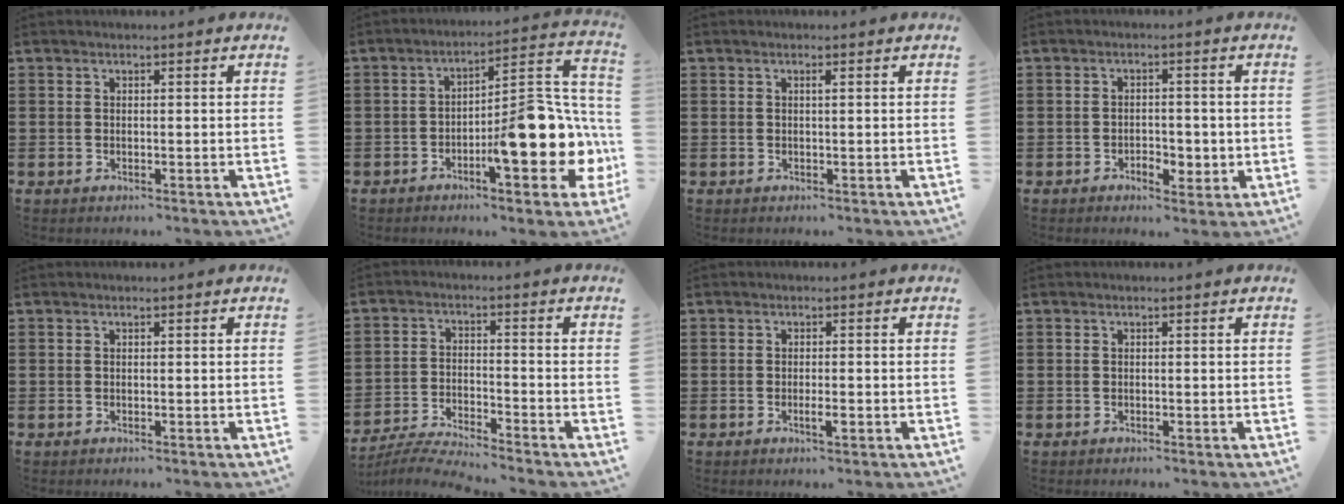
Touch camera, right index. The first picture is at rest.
{"total": 12.3, "force": [-3.9, 4.1, 10.9], "torque": [-0.139, -0.016, -0.072]}
{"total": 0.5, "force": [0.1, -0.2, 0.5], "torque": [-0.008, -0.001, 0.002]}
{"total": 2.9, "force": [-1.3, 1.8, 1.9], "torque": [-0.030, 0.000, -0.028]}
{"total": 0.0}
{"total": 4.8, "force": [-4.7, -0.3, 1.0], "torque": [-0.033, -0.012, -0.099]}
{"total": 1.7, "force": [-0.7, 0.3, 1.6], "torque": [-0.027, -0.001, -0.011]}
{"total": 0.0}